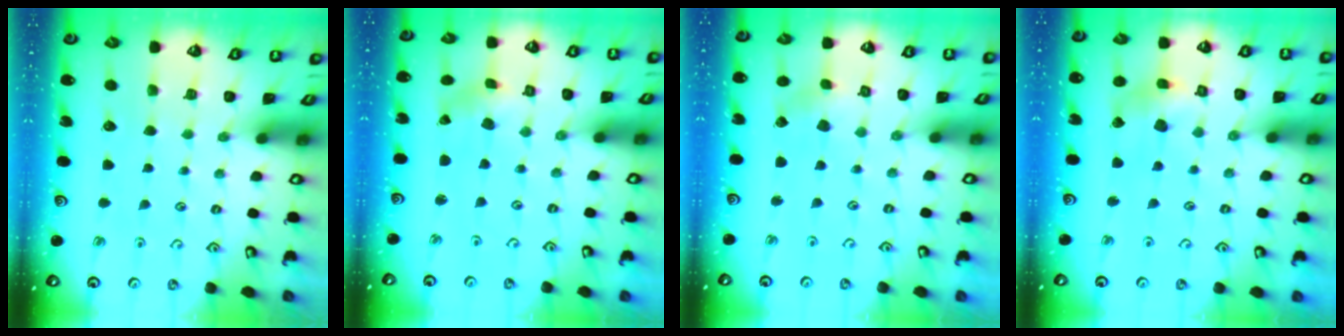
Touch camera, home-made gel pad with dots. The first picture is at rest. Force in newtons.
{"total": 2.2, "press": 2.1, "slide": 0.6}
{"total": 2.8, "press": 2.8, "slide": 0.1}
{"total": 8.3, "press": 8.2, "slide": 1.0}